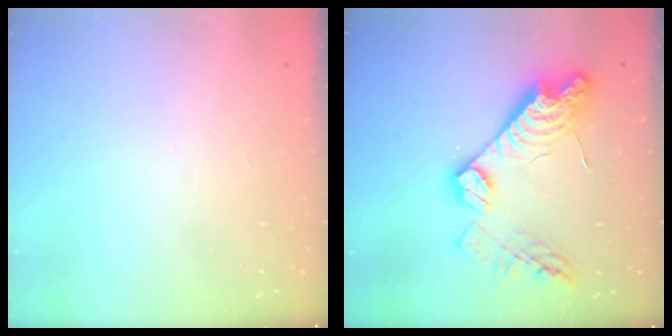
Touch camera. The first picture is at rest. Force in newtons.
{"total": 17.6, "press": 17.6, "slide": 1.3}